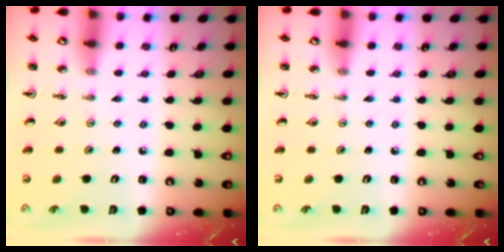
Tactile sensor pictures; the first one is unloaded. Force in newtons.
{"total": 0.0}